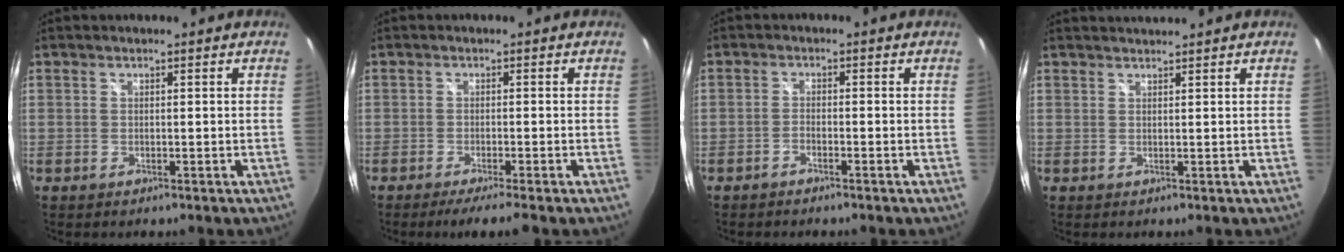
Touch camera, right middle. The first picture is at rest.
{"total": 4.4, "force": [-3.6, -1.1, 2.3], "torque": [-0.040, -0.015, -0.058]}
{"total": 1.3, "force": [-1.2, 0.2, 0.6], "torque": [-0.019, 0.002, -0.027]}
{"total": 1.9, "force": [1.8, -0.4, 0.2], "torque": [-0.005, 0.001, 0.031]}